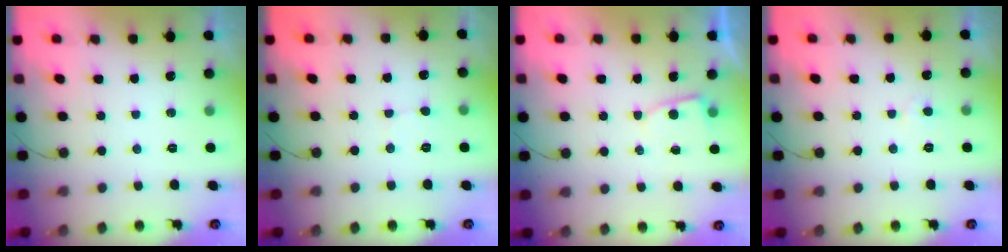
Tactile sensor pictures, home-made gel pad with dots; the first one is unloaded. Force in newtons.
{"total": 4.2, "press": 4.2, "slide": 0.3}
{"total": 3.6, "press": 3.6, "slide": 0.4}
{"total": 2.6, "press": 2.6, "slide": 0.3}